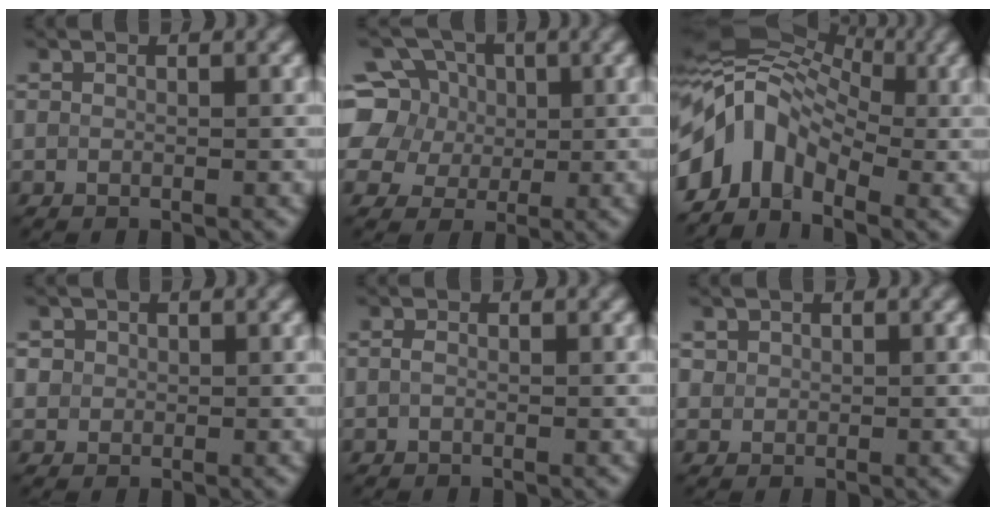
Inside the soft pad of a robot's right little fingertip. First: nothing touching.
{"total": 9.5, "force": [2.6, 8.0, 4.4], "torque": [-0.085, 0.031, 0.021]}
{"total": 8.1, "force": [-1.8, 5.7, 5.5], "torque": [-0.089, 0.019, -0.057]}
{"total": 1.2, "force": [0.3, 1.1, 0.2], "torque": [0.003, -0.004, 0.012]}
{"total": 0.6, "force": [-0.1, 0.3, 0.5], "torque": [-0.014, 0.000, -0.004]}
{"total": 0.8, "force": [0.4, 0.7, 0.1], "torque": [0.003, -0.005, 0.012]}